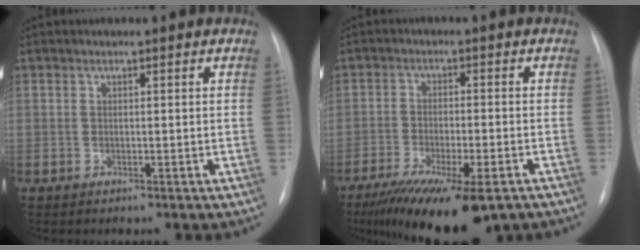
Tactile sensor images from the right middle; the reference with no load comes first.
{"total": 16.1, "force": [-11.3, 3.7, 10.8], "torque": [-0.167, -0.034, -0.175]}